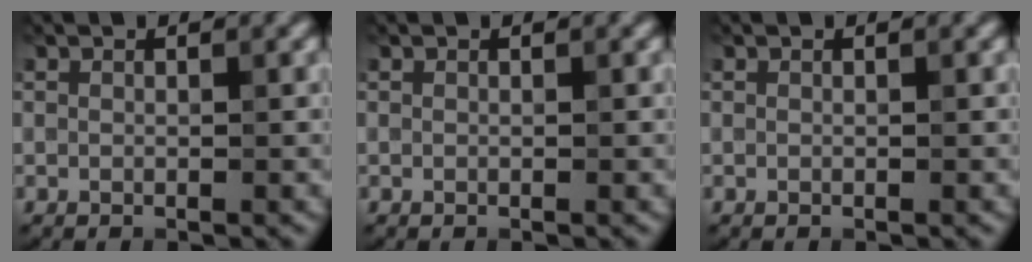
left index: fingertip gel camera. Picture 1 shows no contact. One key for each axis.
{"total": 0.0}
{"total": 0.0}